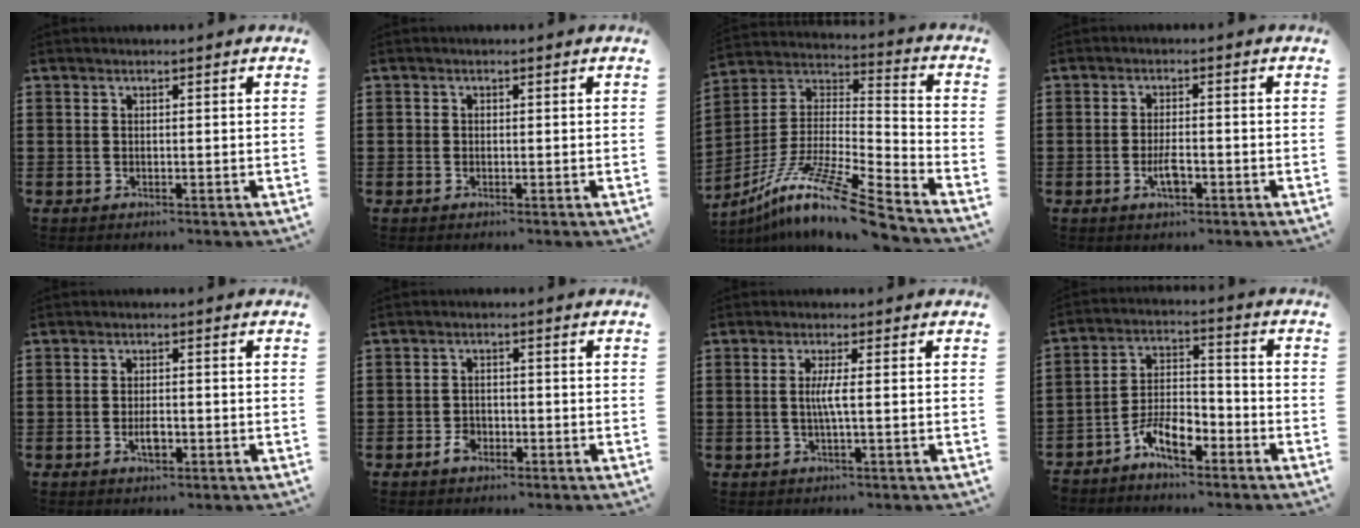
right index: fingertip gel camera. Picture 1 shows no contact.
{"total": 0.8, "force": [-0.2, 0.7, 0.3], "torque": [-0.007, 0.004, -0.005]}
{"total": 13.5, "force": [-10.4, 0.4, 8.6], "torque": [-0.167, 0.008, -0.203]}
{"total": 3.8, "force": [-1.5, 1.2, 3.2], "torque": [-0.070, -0.003, -0.029]}
{"total": 2.7, "force": [-1.0, 1.0, 2.4], "torque": [-0.051, -0.003, -0.019]}
{"total": 2.4, "force": [-1.4, 1.5, 1.3], "torque": [-0.025, 0.002, -0.028]}
{"total": 2.9, "force": [-0.1, -0.1, 2.9], "torque": [-0.061, -0.009, -0.007]}
{"total": 6.7, "force": [-4.8, 2.7, 3.8], "torque": [-0.076, 0.013, -0.093]}